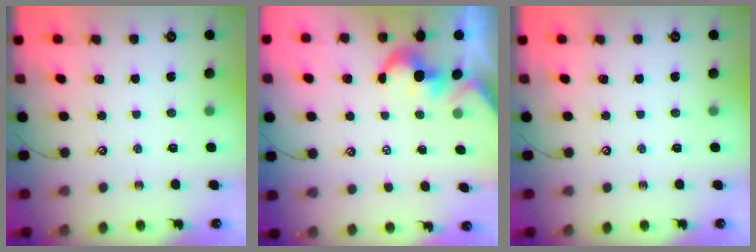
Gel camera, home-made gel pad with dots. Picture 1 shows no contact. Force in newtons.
{"total": 1.6, "press": 1.6, "slide": 0.2}
{"total": 0.0}